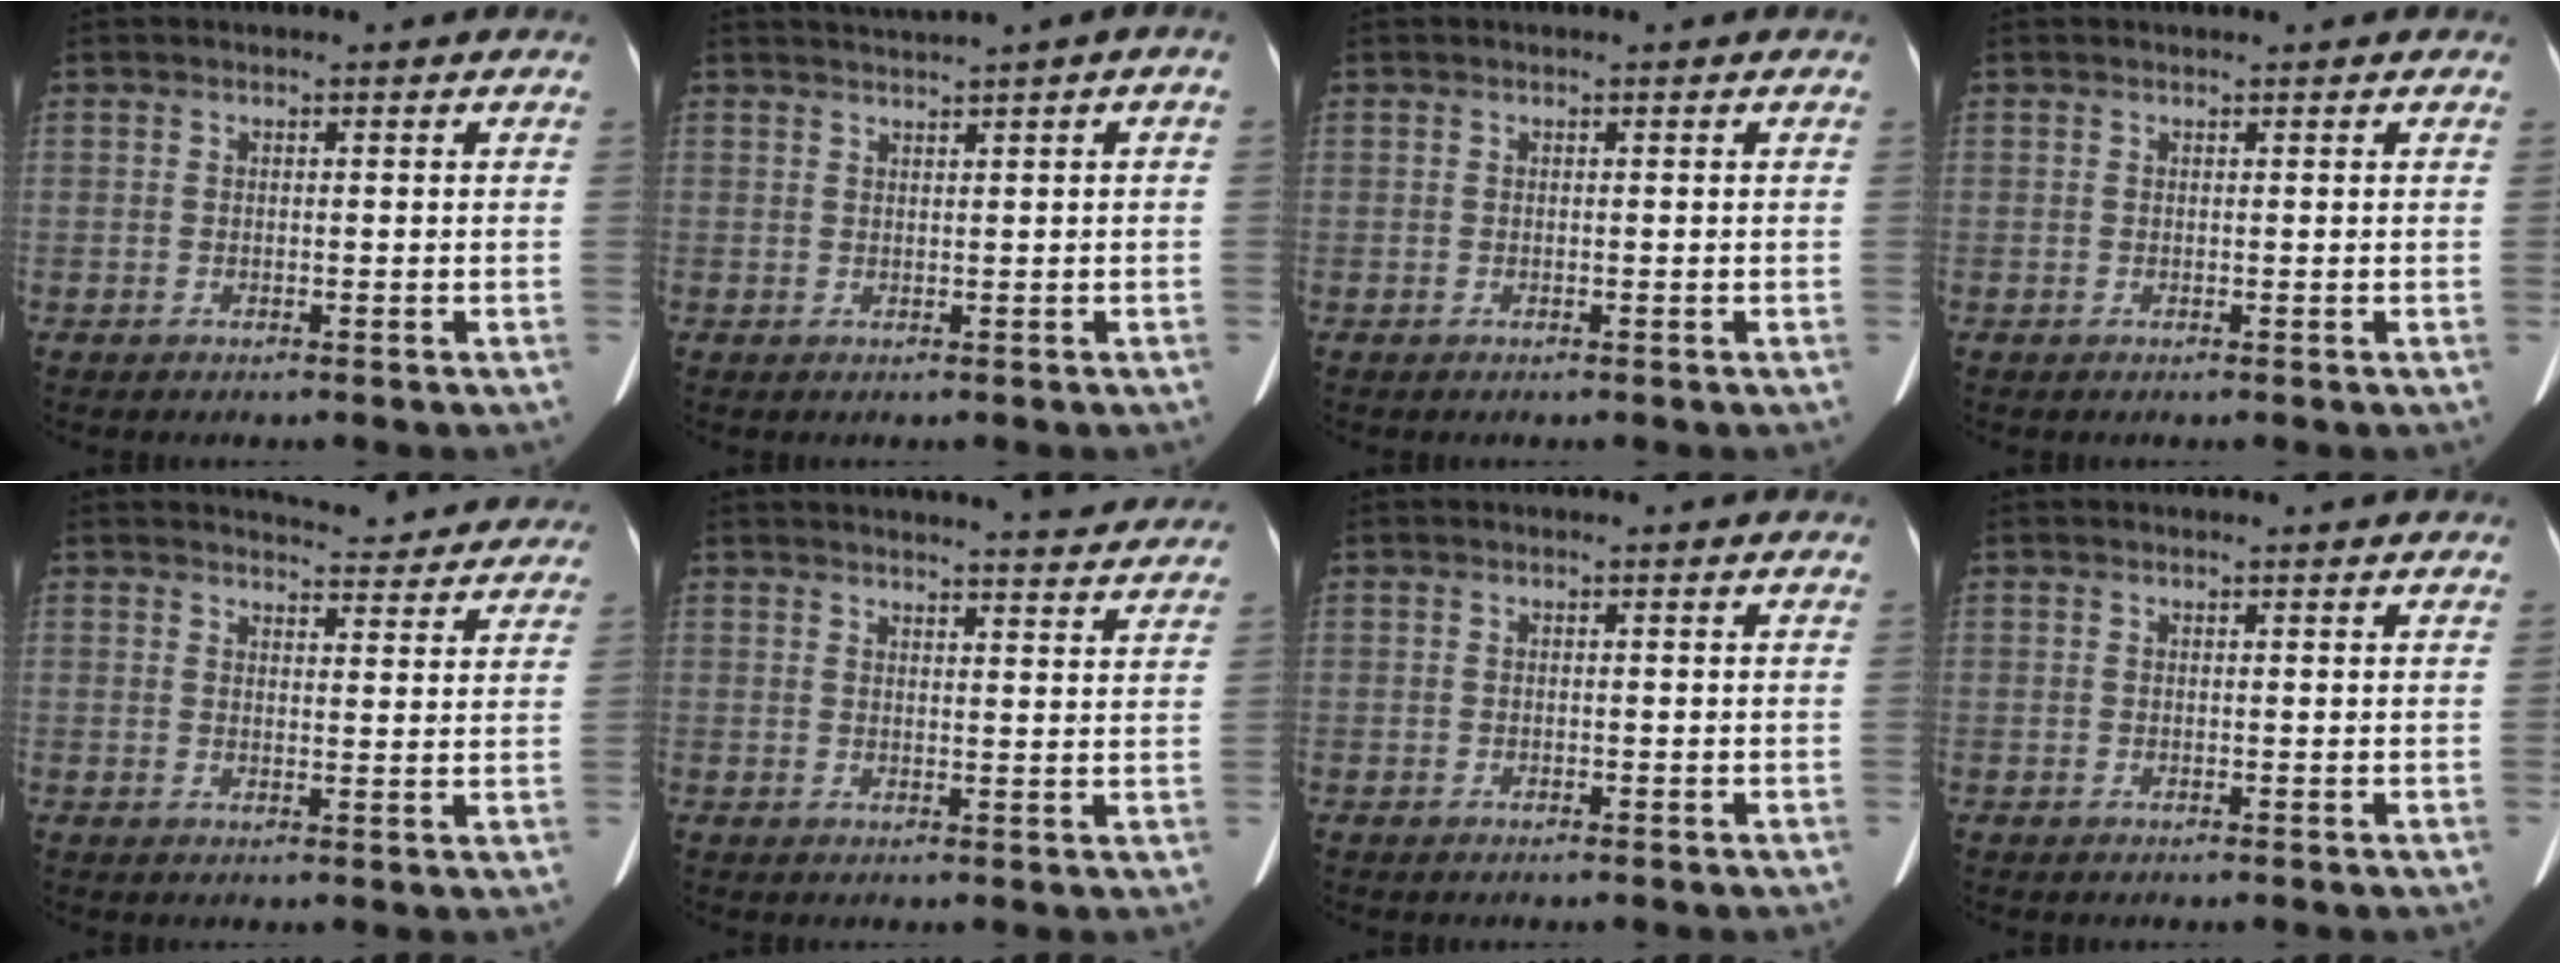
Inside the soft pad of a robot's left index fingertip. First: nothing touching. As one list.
[{"total": 1.3, "force": [1.0, 0.0, 0.8], "torque": [-0.016, 0.015, 0.023]}, {"total": 0.0}, {"total": 0.8, "force": [0.7, 0.4, 0.2], "torque": [-0.005, 0.015, 0.008]}, {"total": 11.5, "force": [11.2, 2.0, 1.6], "torque": [-0.001, -0.015, 0.113]}, {"total": 11.9, "force": [11.5, 0.4, 3.2], "torque": [-0.038, -0.014, 0.124]}, {"total": 0.0}, {"total": 0.9, "force": [0.9, 0.0, 0.2], "torque": [-0.011, 0.007, 0.011]}]